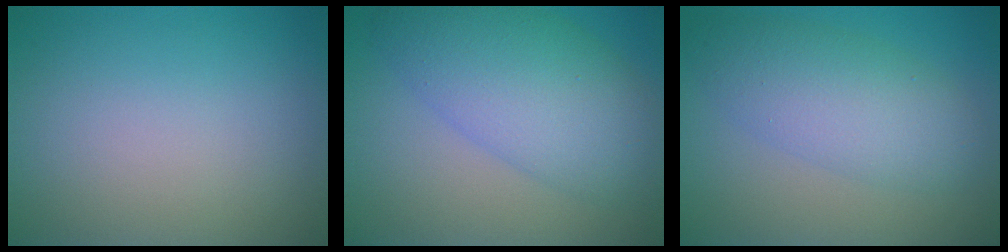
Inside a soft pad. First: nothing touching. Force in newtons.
{"total": 8.0, "press": 8.0, "slide": 0.3}
{"total": 5.6, "press": 5.6, "slide": 0.2}